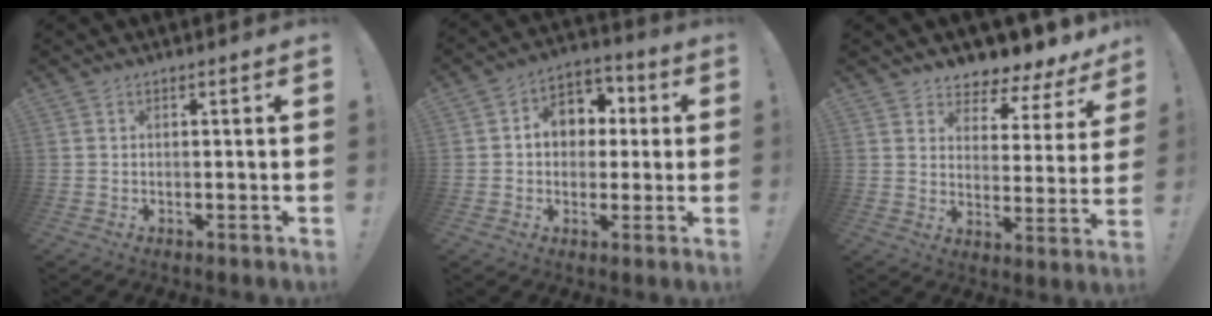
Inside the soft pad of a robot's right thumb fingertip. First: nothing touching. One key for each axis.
{"total": 10.0, "fx": 1.5, "fy": 8.3, "fz": 5.4, "tx": -0.076, "ty": 0.006, "tz": 0.034}
{"total": 5.0, "fx": 4.2, "fy": 2.3, "fz": 1.4, "tx": -0.015, "ty": -0.056, "tz": 0.074}